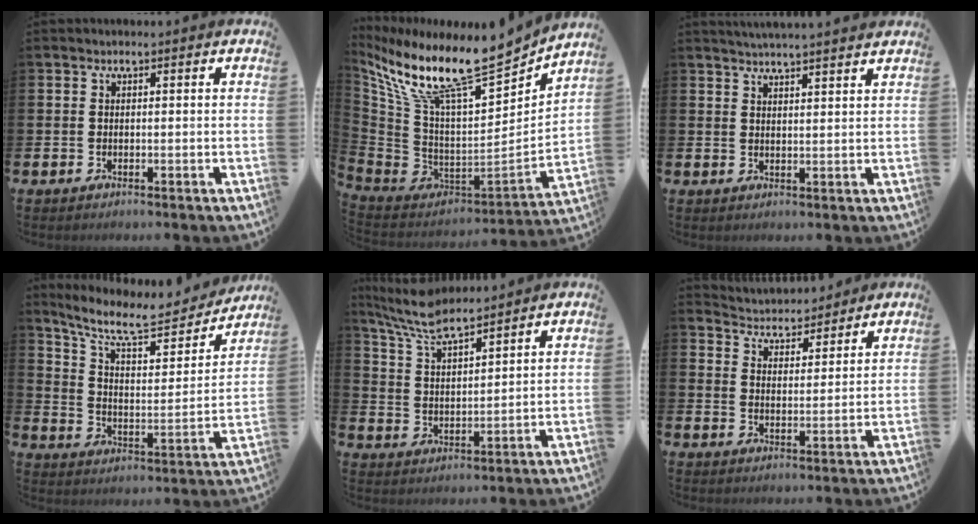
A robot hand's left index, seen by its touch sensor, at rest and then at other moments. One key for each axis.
{"total": 14.7, "fx": 11.8, "fy": 3.2, "fz": 8.2, "tx": -0.185, "ty": -0.084, "tz": 0.201}
{"total": 3.5, "fx": 3.4, "fy": -0.6, "fz": 0.2, "tx": -0.011, "ty": -0.015, "tz": 0.063}
{"total": 9.9, "fx": 8.5, "fy": 3.0, "fz": 4.2, "tx": -0.109, "ty": -0.057, "tz": 0.144}
{"total": 7.3, "fx": 6.8, "fy": 1.0, "fz": 2.5, "tx": -0.077, "ty": -0.032, "tz": 0.124}
{"total": 4.3, "fx": 4.1, "fy": 1.1, "fz": -0.3, "tx": -0.020, "ty": -0.029, "tz": 0.072}